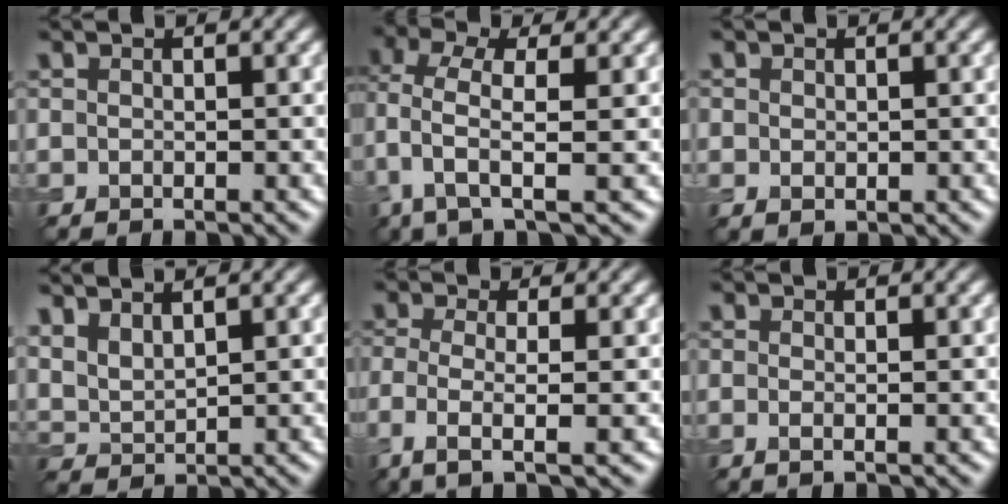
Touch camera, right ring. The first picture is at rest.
{"total": 4.5, "force": [0.5, 1.5, 4.2], "torque": [-0.096, -0.003, 0.007]}
{"total": 0.7, "force": [0.2, 0.5, 0.5], "torque": [-0.008, -0.002, 0.007]}
{"total": 3.6, "force": [2.6, 1.6, 2.0], "torque": [-0.049, 0.010, 0.052]}
{"total": 3.8, "force": [-1.2, 1.0, 3.5], "torque": [-0.071, -0.010, -0.031]}
{"total": 0.8, "force": [-0.2, 0.2, 0.7], "torque": [-0.015, -0.006, -0.004]}